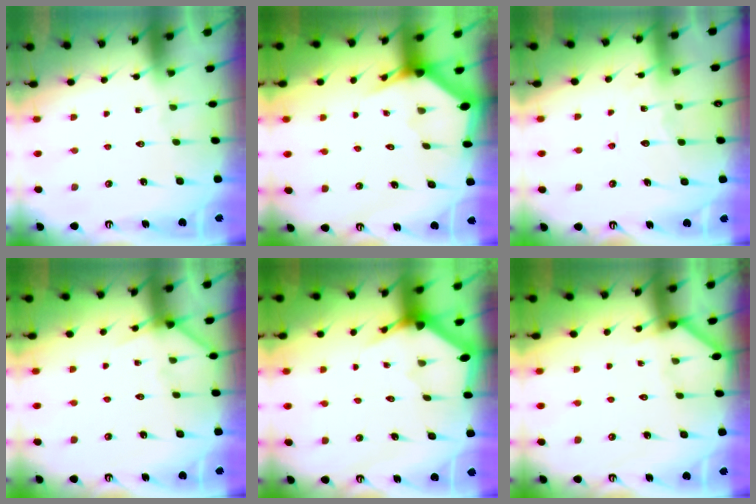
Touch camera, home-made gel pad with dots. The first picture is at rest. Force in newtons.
{"total": 2.6, "press": 2.6, "slide": 0.1}
{"total": 9.1, "press": 9.1, "slide": 0.9}
{"total": 6.1, "press": 6.1, "slide": 0.8}
{"total": 3.5, "press": 3.5, "slide": 0.1}
{"total": 2.6, "press": 2.6, "slide": 0.1}